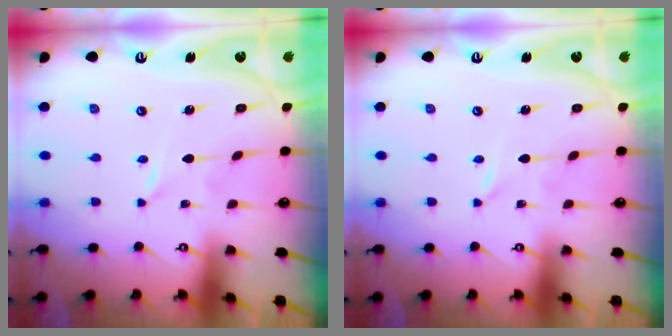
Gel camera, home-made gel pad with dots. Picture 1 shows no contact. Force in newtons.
{"total": 0.0}